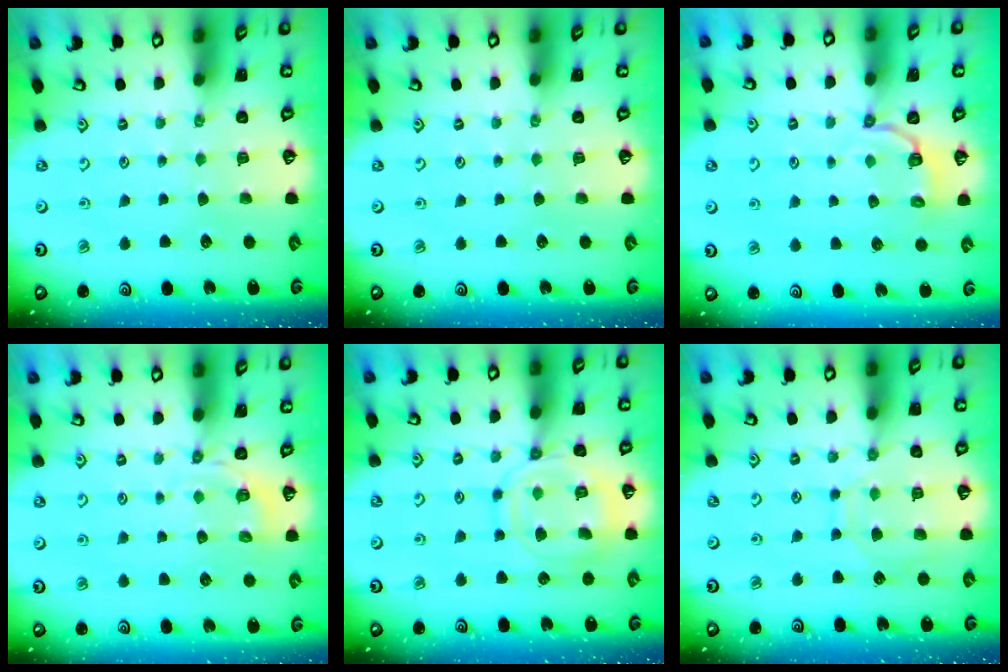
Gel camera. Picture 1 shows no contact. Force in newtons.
{"total": 0.0}
{"total": 3.1, "press": 1.5, "slide": 2.7}
{"total": 2.9, "press": 2.2, "slide": 1.8}
{"total": 14.4, "press": 14.3, "slide": 1.2}
{"total": 10.3, "press": 10.2, "slide": 1.0}